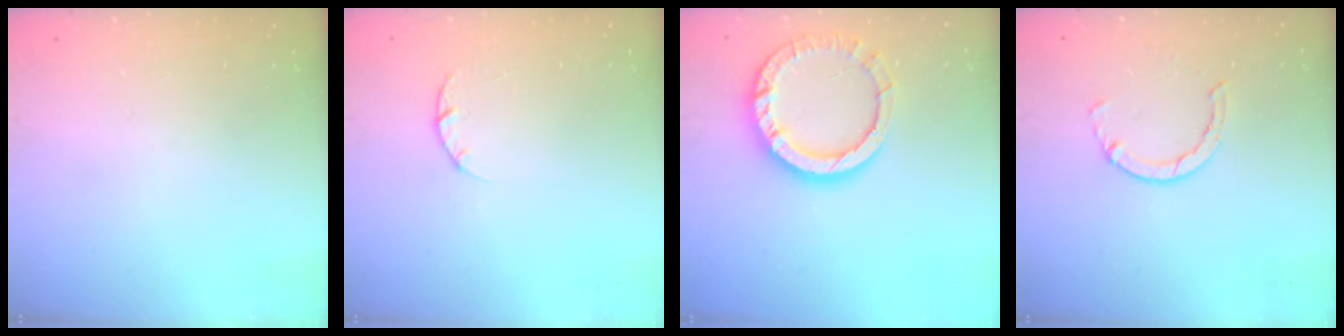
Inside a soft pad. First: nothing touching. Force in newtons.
{"total": 2.0, "press": 1.9, "slide": 0.4}
{"total": 12.3, "press": 12.2, "slide": 1.3}
{"total": 2.9, "press": 2.9, "slide": 0.4}